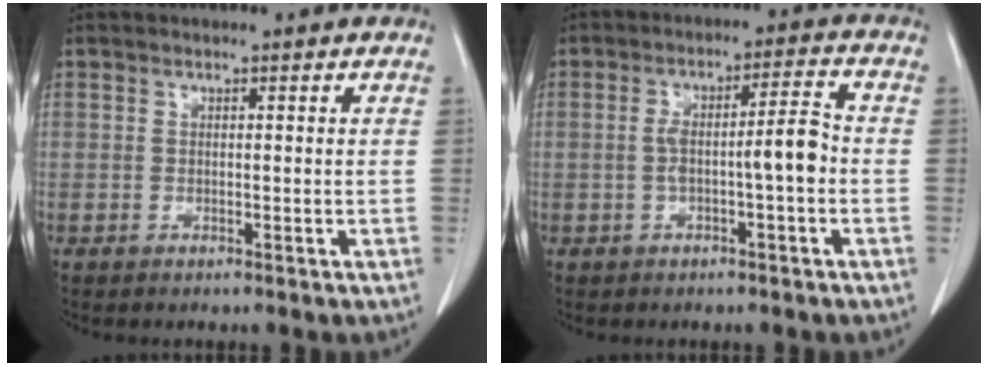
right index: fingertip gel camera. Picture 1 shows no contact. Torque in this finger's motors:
{"motor_torque": [0.57, -0.32, 0.20, 0.07]}